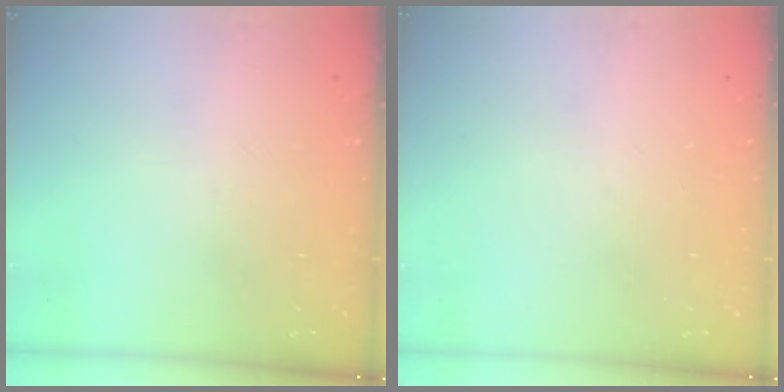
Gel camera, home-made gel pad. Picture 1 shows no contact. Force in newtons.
{"total": 0.0}